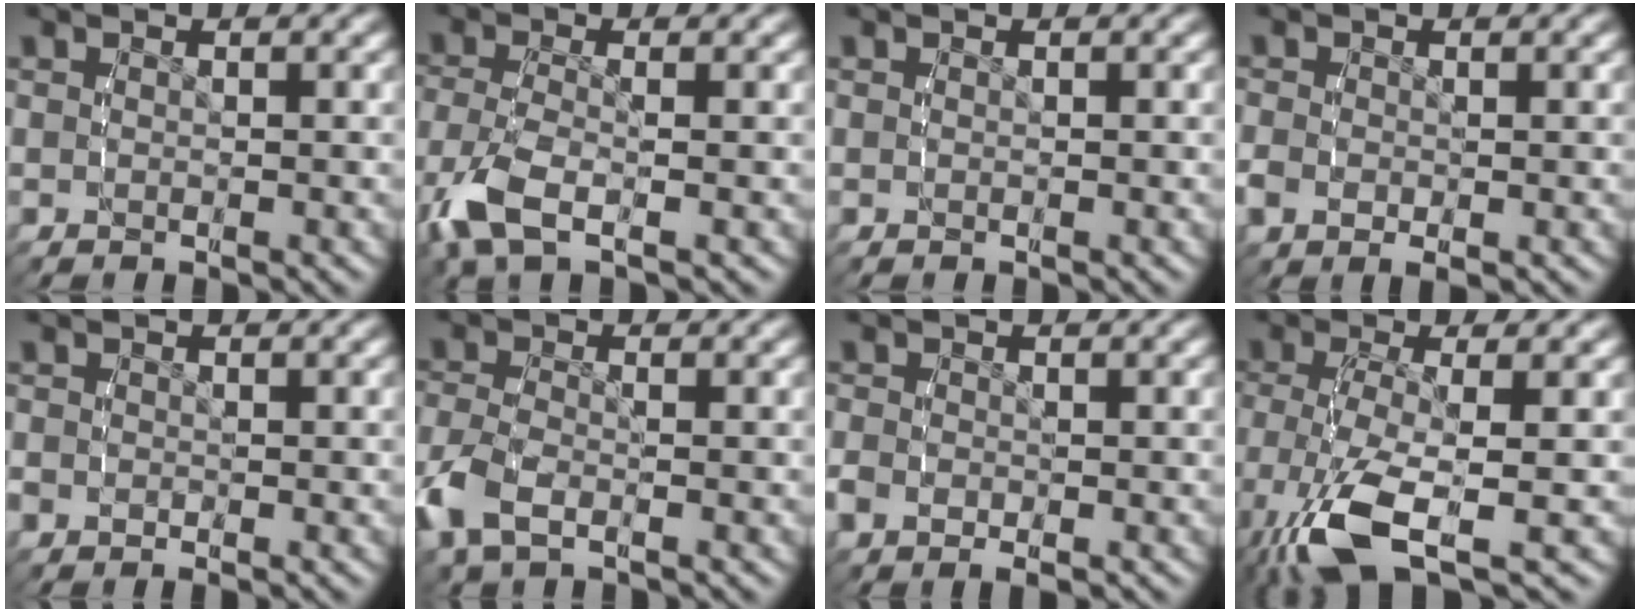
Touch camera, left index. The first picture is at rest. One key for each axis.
{"total": 4.1, "fx": -1.6, "fy": 1.8, "fz": 3.3, "tx": -0.092, "ty": -0.019, "tz": -0.019}
{"total": 0.0}
{"total": 2.8, "fx": -0.9, "fy": 2.0, "fz": 1.7, "tx": -0.040, "ty": -0.016, "tz": -0.006}
{"total": 2.2, "fx": -0.8, "fy": 1.9, "fz": 0.7, "tx": -0.022, "ty": -0.012, "tz": -0.010}
{"total": 3.7, "fx": -1.6, "fy": 2.2, "fz": 2.5, "tx": -0.075, "ty": -0.014, "tz": -0.020}
{"total": 3.1, "fx": -1.2, "fy": 2.2, "fz": 1.8, "tx": -0.036, "ty": -0.012, "tz": -0.014}
{"total": 6.2, "fx": -2.6, "fy": 2.4, "fz": 5.1, "tx": -0.124, "ty": -0.034, "tz": -0.022}